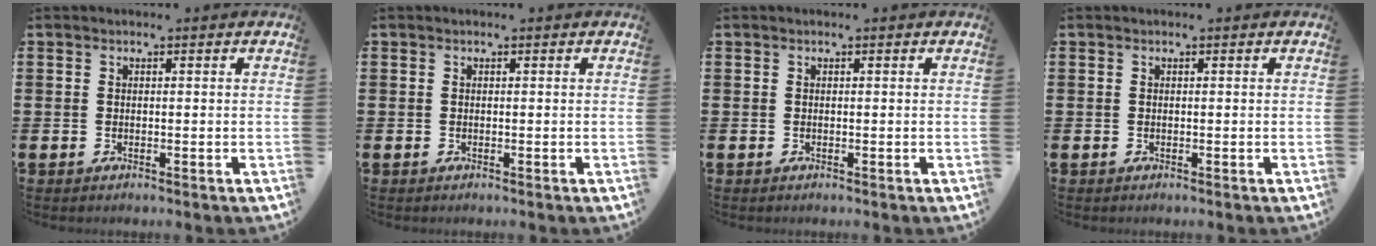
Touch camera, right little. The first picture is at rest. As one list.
[{"total": 0.0}, {"total": 0.0}, {"total": 0.0}]